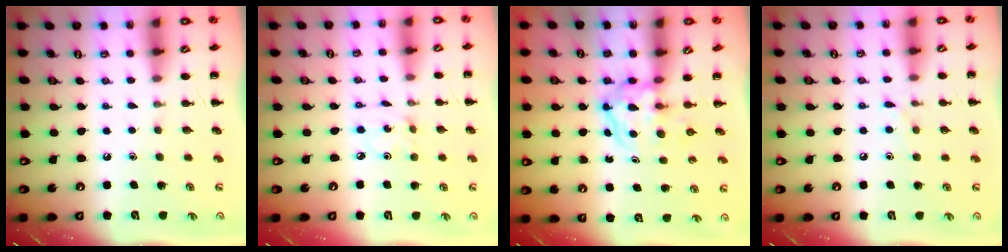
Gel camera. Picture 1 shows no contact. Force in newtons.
{"total": 1.5, "press": 1.4, "slide": 0.5}
{"total": 3.9, "press": 3.9, "slide": 0.4}
{"total": 5.8, "press": 5.5, "slide": 2.0}